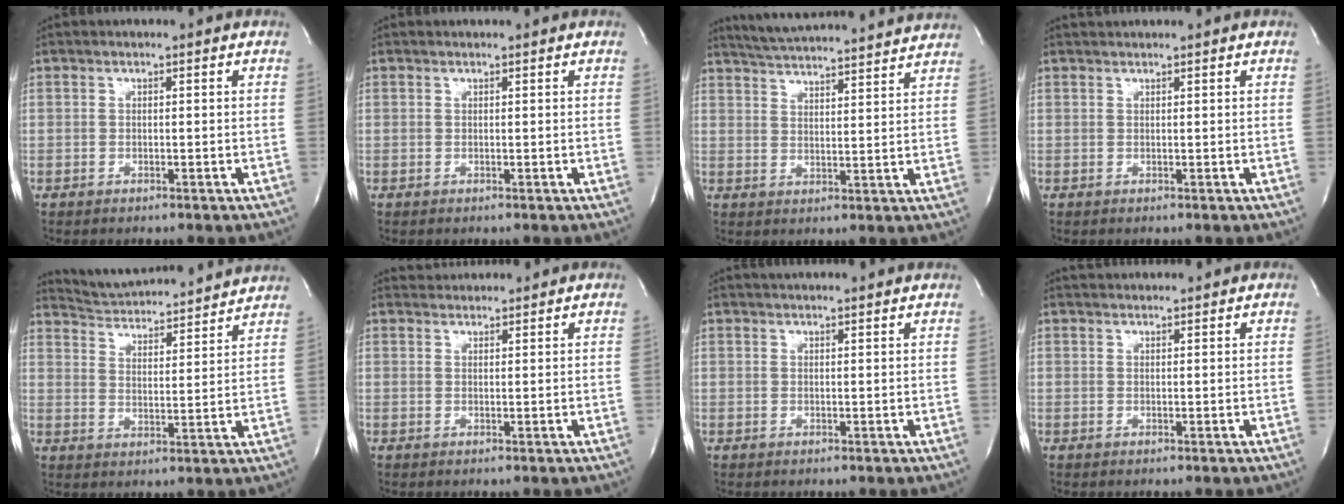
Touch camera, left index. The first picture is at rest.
{"total": 0.0}
{"total": 18.9, "force": [17.8, 0.9, 6.4], "torque": [-0.111, 0.001, 0.241]}
{"total": 1.0, "force": [1.0, -0.2, 0.0], "torque": [0.001, 0.014, 0.023]}
{"total": 15.5, "force": [14.9, 1.5, 3.7], "torque": [-0.064, -0.001, 0.213]}
{"total": 2.4, "force": [2.3, 0.4, -0.4], "torque": [-0.002, 0.019, 0.040]}
{"total": 6.5, "force": [6.1, 0.3, 2.2], "torque": [-0.032, 0.021, 0.066]}
{"total": 3.3, "force": [3.3, 0.4, 0.5], "torque": [-0.010, 0.026, 0.046]}